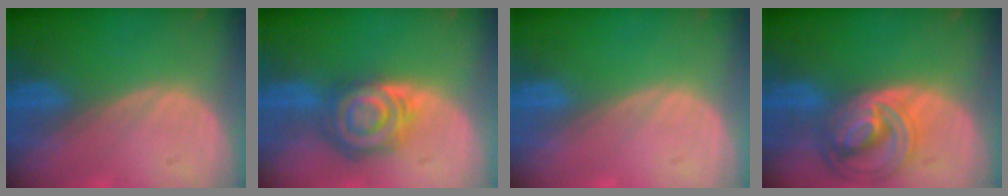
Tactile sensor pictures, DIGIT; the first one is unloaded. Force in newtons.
{"total": 8.1, "press": 7.1, "slide": 4.0}
{"total": 0.0}
{"total": 8.7, "press": 7.6, "slide": 4.3}